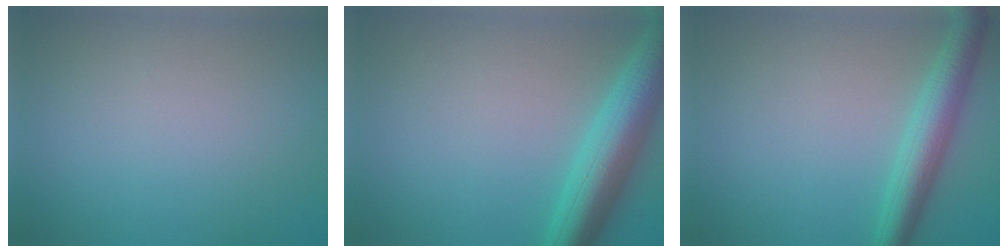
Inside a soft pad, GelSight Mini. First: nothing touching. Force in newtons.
{"total": 6.5, "press": 6.5, "slide": 0.2}
{"total": 4.2, "press": 4.2, "slide": 0.1}